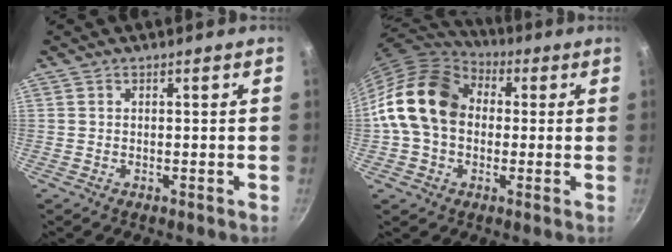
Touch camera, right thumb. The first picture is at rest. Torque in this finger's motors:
{"motor_torque": [2.15, 2.46, 0.86, -0.73, 0.22]}